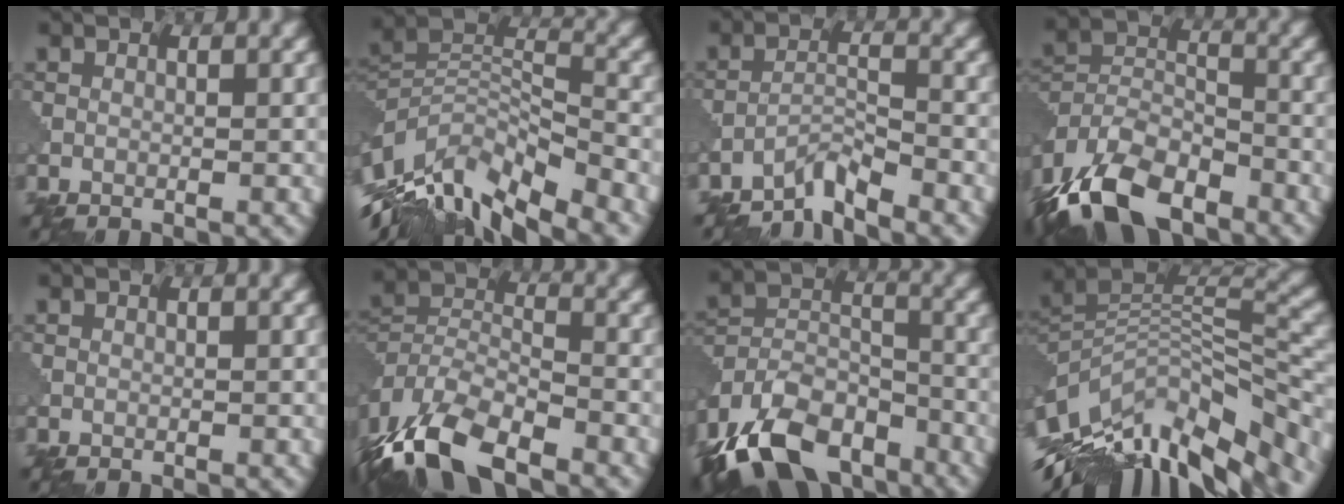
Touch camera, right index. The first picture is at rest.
{"total": 11.2, "force": [-7.3, 4.7, 7.1], "torque": [-0.143, 0.014, -0.139]}
{"total": 2.9, "force": [-2.7, 0.1, 1.0], "torque": [-0.014, 0.007, -0.060]}
{"total": 10.9, "force": [-7.4, 5.4, 5.9], "torque": [-0.119, -0.005, -0.151]}
{"total": 0.0}
{"total": 10.4, "force": [-7.3, 4.2, 6.1], "torque": [-0.121, -0.005, -0.146]}
{"total": 12.4, "force": [-8.8, 6.5, 5.8], "torque": [-0.103, 0.001, -0.158]}
{"total": 13.8, "force": [-8.1, 5.6, 9.7], "torque": [-0.198, 0.011, -0.140]}